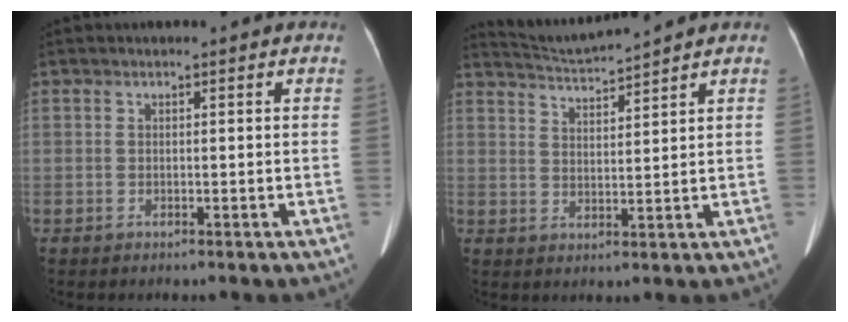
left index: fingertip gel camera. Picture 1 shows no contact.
{"total": 5.3, "force": [5.1, -1.5, 0.3], "torque": [-0.018, 0.002, 0.101]}